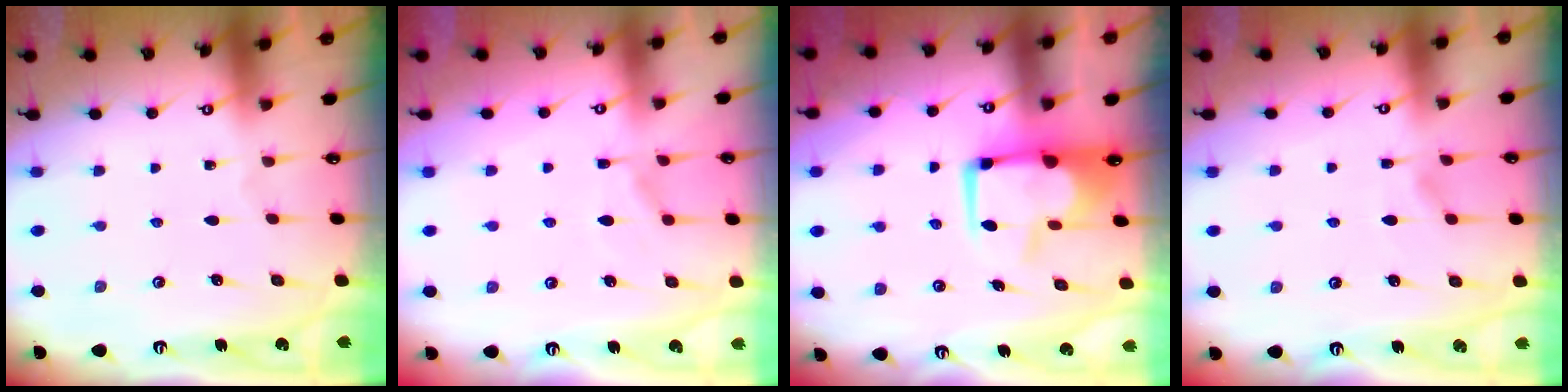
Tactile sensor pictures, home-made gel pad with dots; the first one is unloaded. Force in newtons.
{"total": 1.8, "press": 1.0, "slide": 1.5}
{"total": 4.9, "press": 4.6, "slide": 1.8}
{"total": 1.8, "press": 1.6, "slide": 1.0}